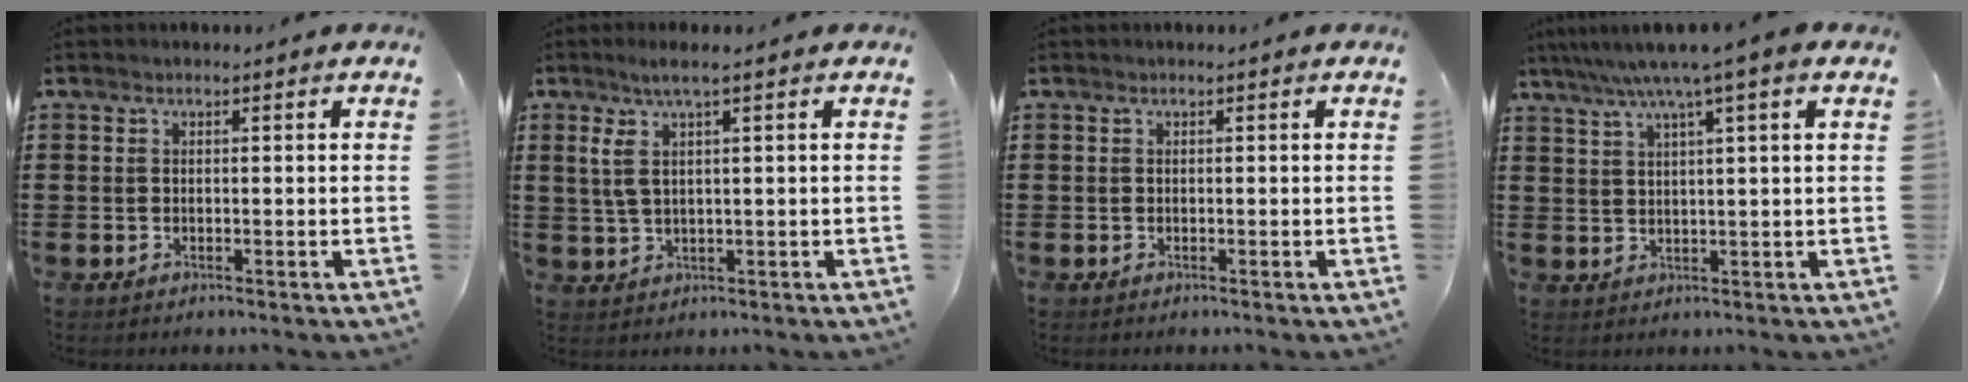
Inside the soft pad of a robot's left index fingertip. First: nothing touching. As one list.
[{"total": 4.4, "force": [1.6, 0.7, 4.1], "torque": [-0.095, -0.004, 0.022]}, {"total": 0.0}, {"total": 5.7, "force": [3.7, -0.7, 4.3], "torque": [-0.093, -0.009, 0.060]}]